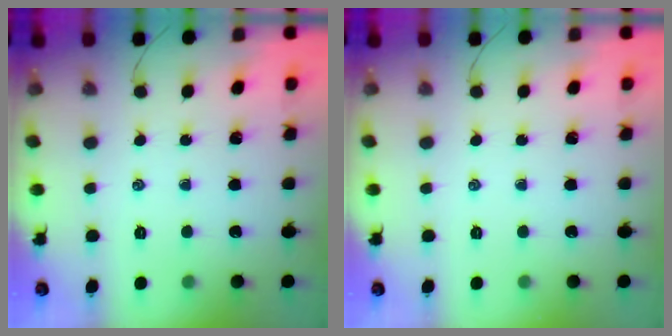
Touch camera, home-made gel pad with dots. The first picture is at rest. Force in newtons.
{"total": 0.0}